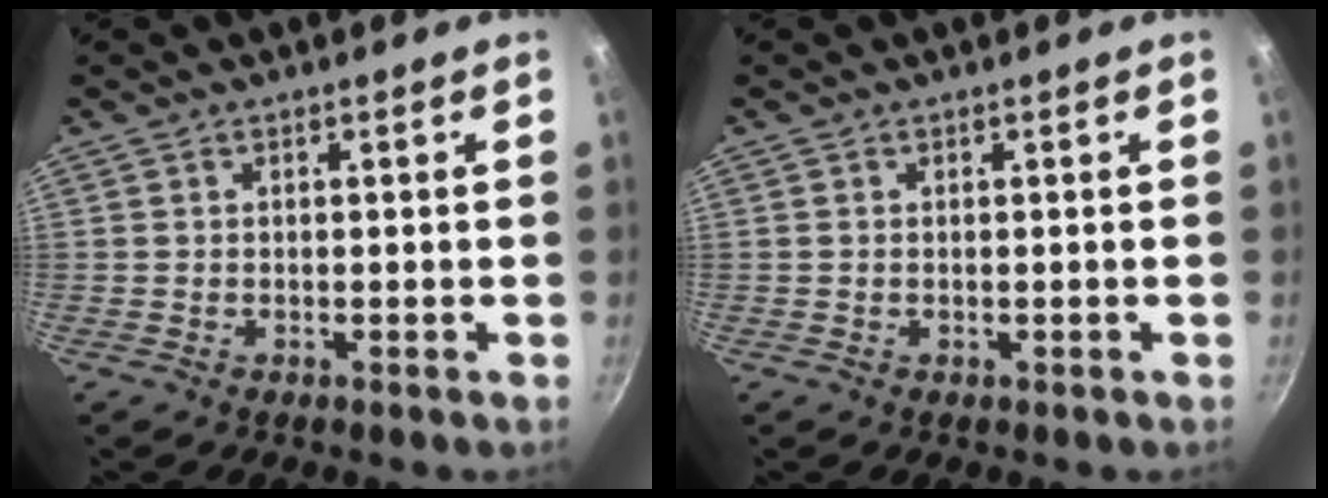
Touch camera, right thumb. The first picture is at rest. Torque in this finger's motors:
{"motor_torque": [0.01, -0.04, -0.16, 0.05, -0.09]}